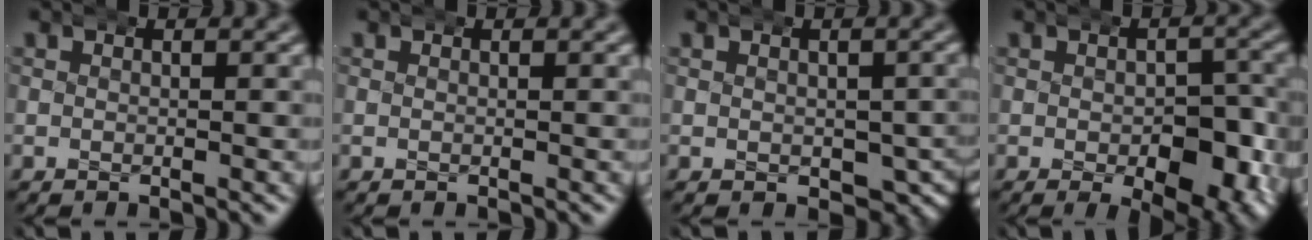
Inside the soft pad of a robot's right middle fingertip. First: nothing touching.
{"total": 0.0}
{"total": 3.9, "force": [-1.7, 2.6, 2.5], "torque": [-0.017, -0.014, -0.015]}
{"total": 8.1, "force": [-2.2, 4.6, 6.4], "torque": [-0.080, -0.025, -0.021]}